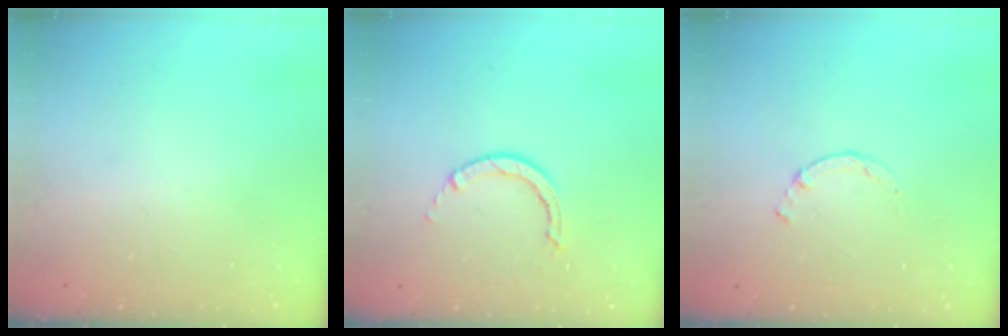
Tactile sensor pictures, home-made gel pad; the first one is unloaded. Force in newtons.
{"total": 2.8, "press": 2.8, "slide": 0.2}
{"total": 0.9, "press": 0.9, "slide": 0.3}